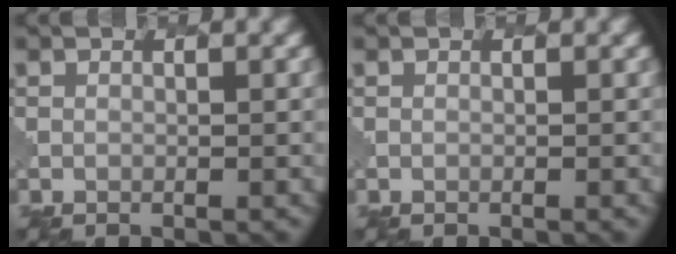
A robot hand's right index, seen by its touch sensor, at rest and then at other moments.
{"total": 0.0}